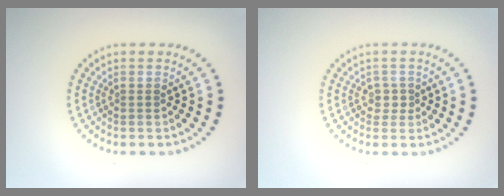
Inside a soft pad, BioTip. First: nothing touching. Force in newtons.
{"total": 1.3, "press": 1.0, "slide": 0.8}